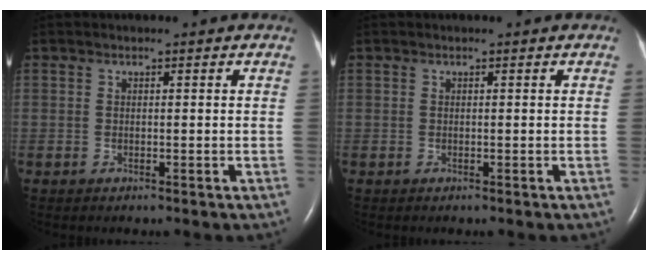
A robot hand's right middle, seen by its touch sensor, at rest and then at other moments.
{"total": 0.0}